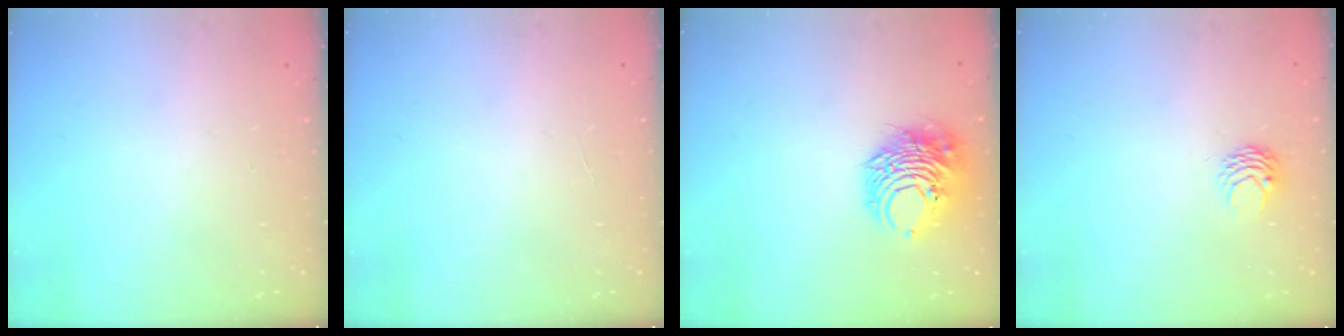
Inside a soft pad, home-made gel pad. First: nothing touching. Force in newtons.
{"total": 1.3, "press": 1.3, "slide": 0.1}
{"total": 10.3, "press": 10.2, "slide": 1.6}
{"total": 3.5, "press": 3.4, "slide": 0.4}